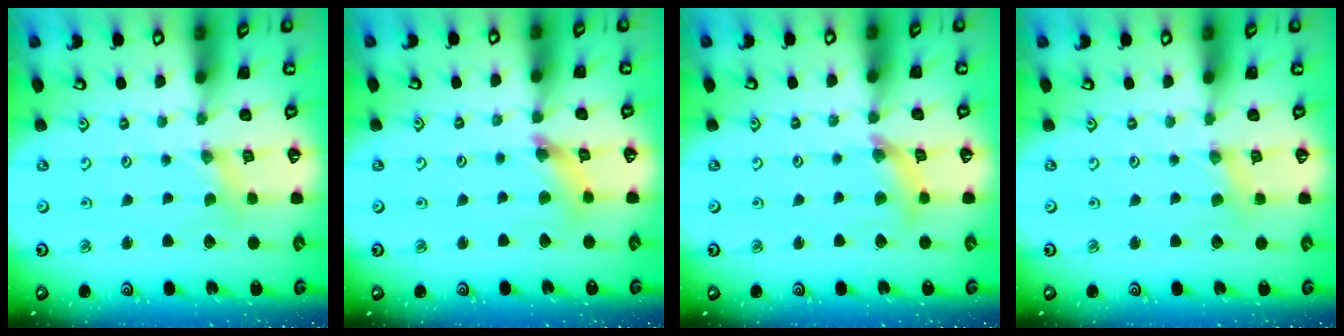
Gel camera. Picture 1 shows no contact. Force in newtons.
{"total": 6.2, "press": 6.2, "slide": 0.7}
{"total": 7.5, "press": 7.5, "slide": 0.7}
{"total": 2.7, "press": 2.6, "slide": 0.5}